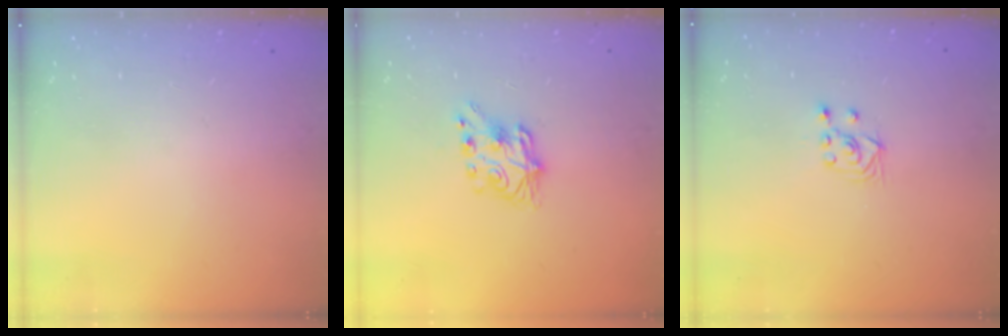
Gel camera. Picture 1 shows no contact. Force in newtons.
{"total": 7.2, "press": 7.2, "slide": 0.4}
{"total": 2.6, "press": 2.5, "slide": 1.0}